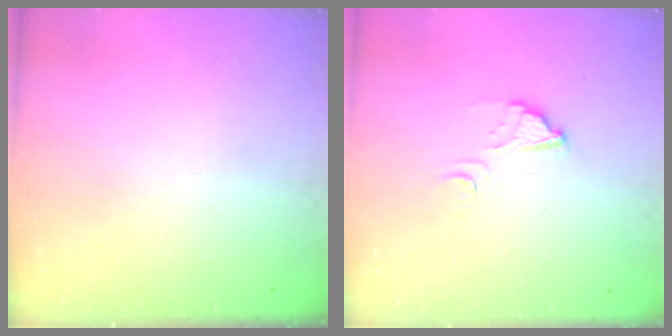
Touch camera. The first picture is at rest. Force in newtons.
{"total": 3.7, "press": 3.6, "slide": 0.3}